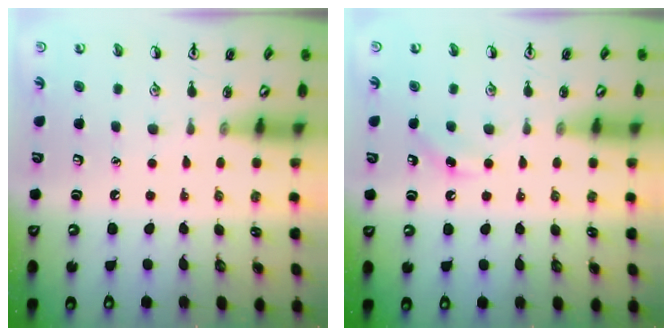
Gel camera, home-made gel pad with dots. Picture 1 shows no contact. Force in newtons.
{"total": 3.8, "press": 3.5, "slide": 1.4}